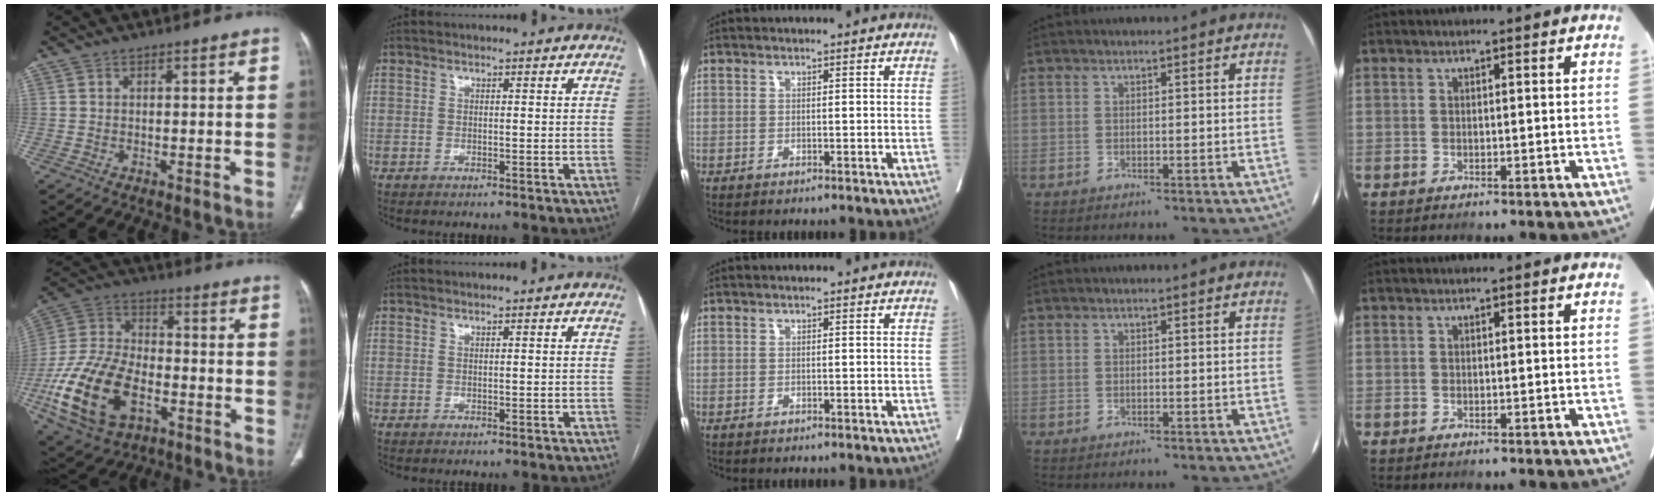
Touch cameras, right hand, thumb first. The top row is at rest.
{"thumb": {"total": 20.2, "force": [-7.2, 12.3, 14.4], "torque": [-0.277, 0.026, -0.125]}}